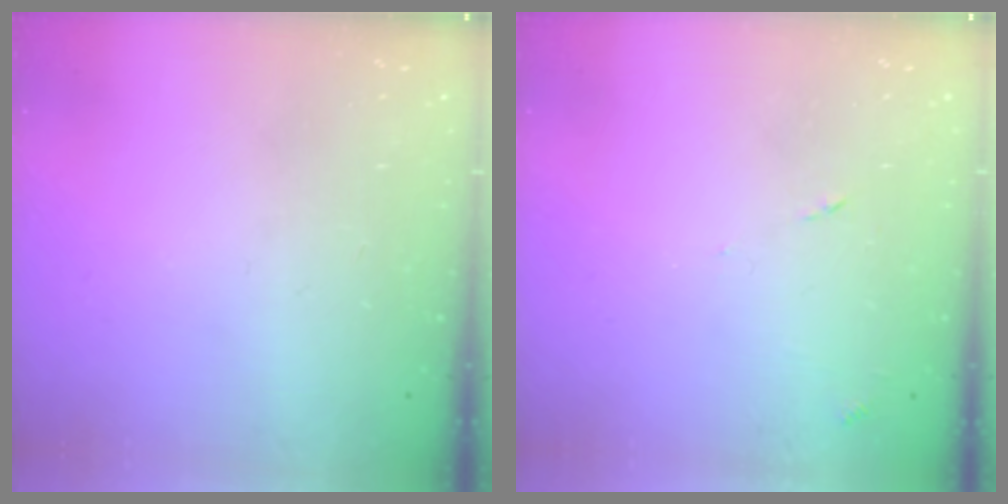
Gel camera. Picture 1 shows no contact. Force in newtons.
{"total": 7.4, "press": 7.4, "slide": 0.7}